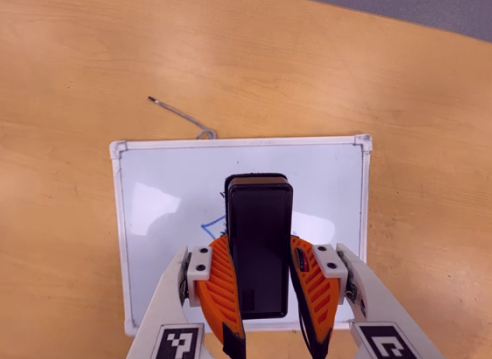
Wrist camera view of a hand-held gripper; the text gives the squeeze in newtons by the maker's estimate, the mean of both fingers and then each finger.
{"total": 8.5, "left": 7.3, "right": 9.7}